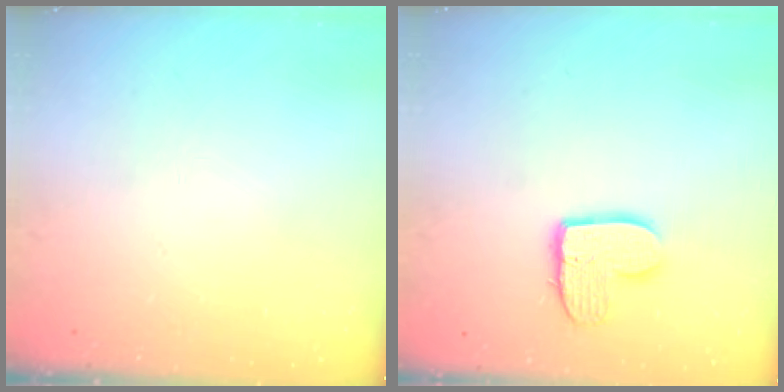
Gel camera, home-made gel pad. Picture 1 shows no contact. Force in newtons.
{"total": 9.8, "press": 9.8, "slide": 0.5}